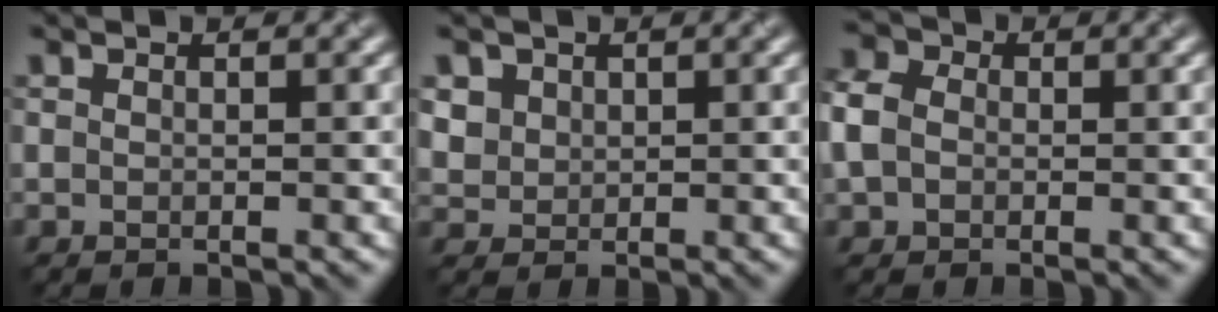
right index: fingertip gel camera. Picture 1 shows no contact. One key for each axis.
{"total": 3.0, "fx": 1.4, "fy": 2.4, "fz": 1.1, "tx": -0.045, "ty": 0.001, "tz": 0.043}
{"total": 4.2, "fx": 0.1, "fy": 3.4, "fz": 2.4, "tx": -0.078, "ty": 0.012, "tz": -0.004}